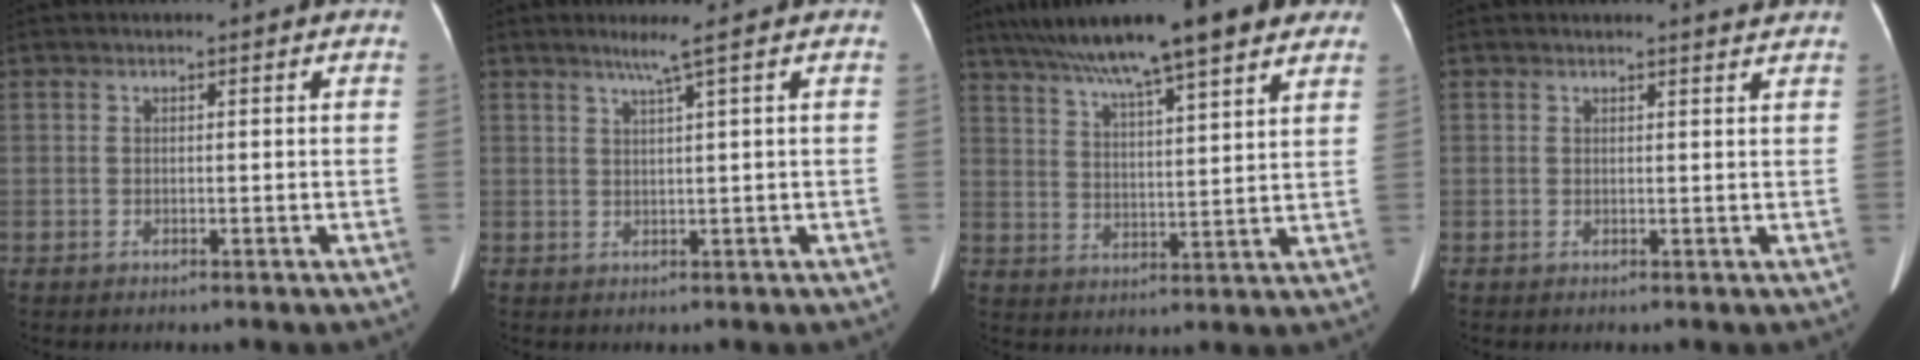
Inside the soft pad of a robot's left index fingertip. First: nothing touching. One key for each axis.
{"total": 2.4, "fx": 1.4, "fy": -0.9, "fz": 1.7, "tx": -0.038, "ty": -0.005, "tz": 0.033}
{"total": 18.9, "fx": 14.1, "fy": 2.4, "fz": 12.3, "tx": -0.206, "ty": 0.041, "tz": 0.207}
{"total": 1.7, "fx": 1.6, "fy": -0.5, "fz": 0.2, "tx": -0.010, "ty": -0.009, "tz": 0.015}